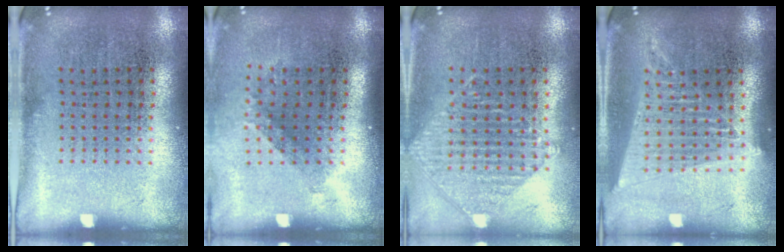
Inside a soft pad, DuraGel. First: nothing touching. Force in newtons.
{"total": 1.3, "press": 0.9, "slide": 0.9}
{"total": 0.9, "press": 0.9, "slide": 0.1}
{"total": 1.7, "press": 1.6, "slide": 0.7}